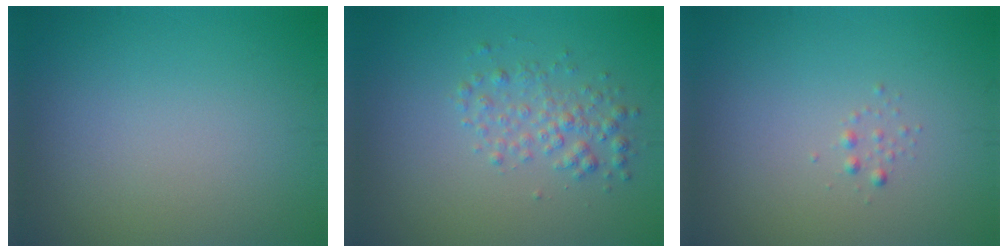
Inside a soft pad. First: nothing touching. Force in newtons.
{"total": 2.3, "press": 2.3, "slide": 0.1}
{"total": 0.6, "press": 0.6, "slide": 0.0}